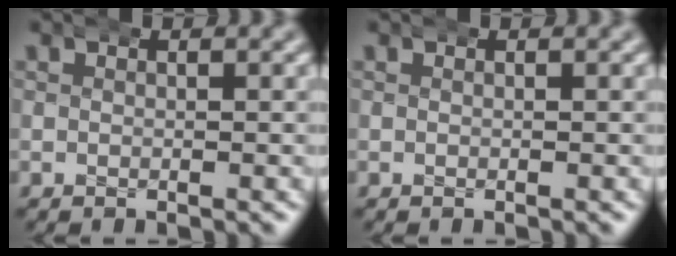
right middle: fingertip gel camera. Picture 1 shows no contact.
{"total": 0.0}